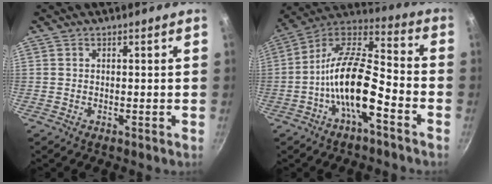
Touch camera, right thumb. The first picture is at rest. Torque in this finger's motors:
{"motor_torque": [1.43, 1.24, 1.75, -0.94, 0.47]}